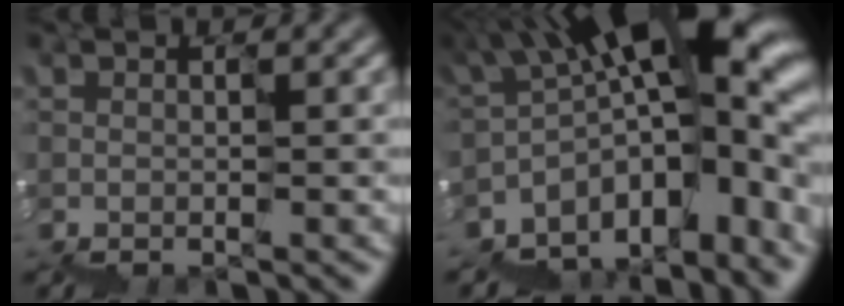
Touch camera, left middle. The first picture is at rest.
{"total": 14.0, "force": [-3.8, 6.4, 11.8], "torque": [-0.163, 0.019, -0.057]}